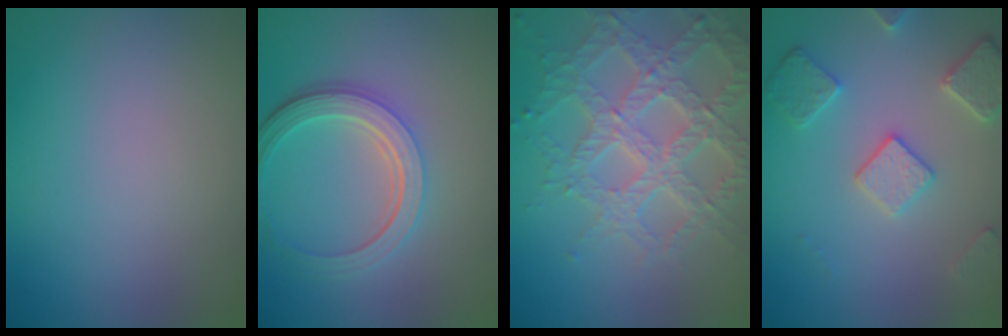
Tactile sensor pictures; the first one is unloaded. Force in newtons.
{"total": 4.8, "press": 3.7, "slide": 3.1}
{"total": 6.9, "press": 5.2, "slide": 4.5}
{"total": 4.0, "press": 3.5, "slide": 1.9}